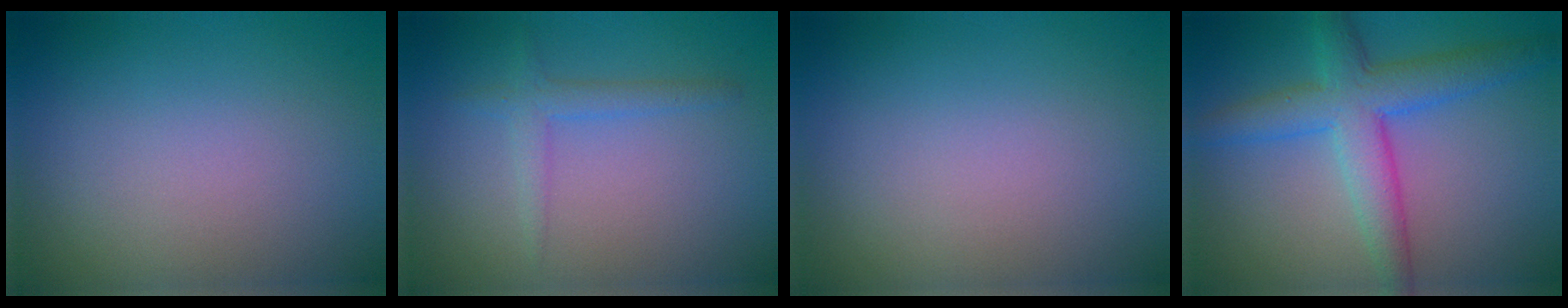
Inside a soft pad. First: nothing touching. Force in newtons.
{"total": 1.7, "press": 1.7, "slide": 0.0}
{"total": 0.0}
{"total": 5.9, "press": 5.9, "slide": 0.1}